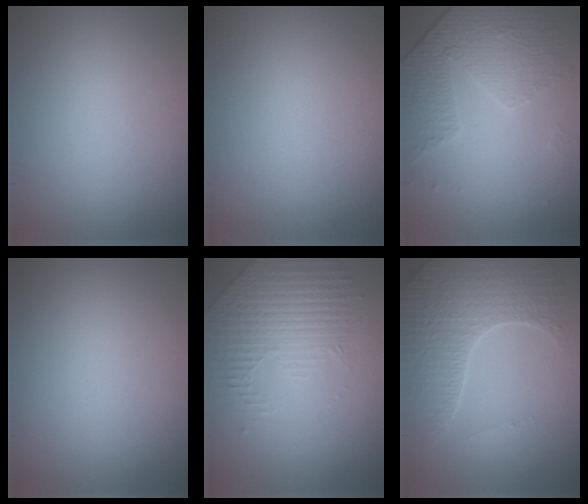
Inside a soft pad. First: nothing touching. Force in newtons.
{"total": 0.0}
{"total": 4.7, "press": 3.1, "slide": 3.5}
{"total": 0.0}
{"total": 2.1, "press": 1.8, "slide": 1.0}
{"total": 5.0, "press": 4.4, "slide": 2.3}